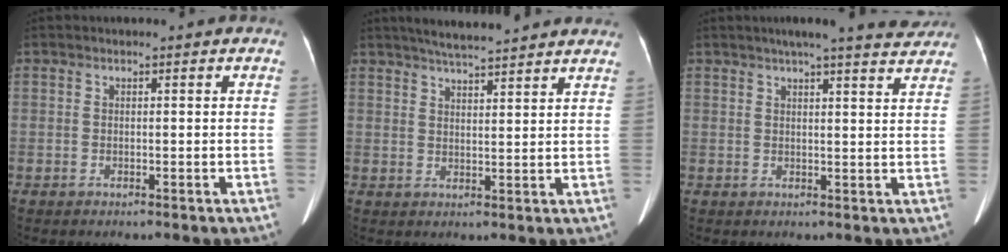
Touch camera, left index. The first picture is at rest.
{"total": 10.7, "force": [9.5, 0.7, 4.7], "torque": [-0.074, 0.023, 0.124]}
{"total": 11.2, "force": [9.8, 0.9, 5.4], "torque": [-0.069, 0.005, 0.105]}